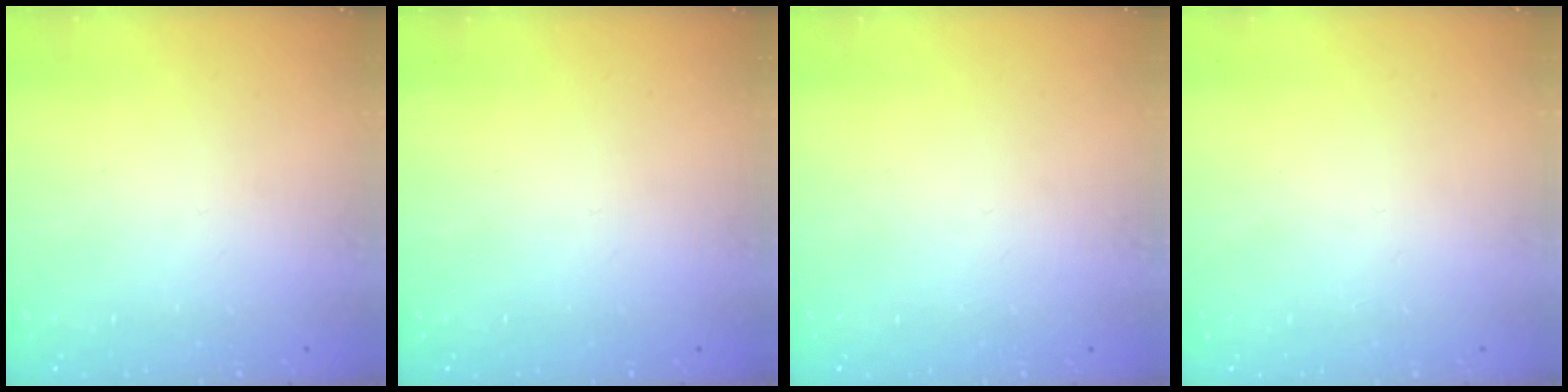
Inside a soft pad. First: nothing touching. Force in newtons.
{"total": 0.0}
{"total": 0.0}
{"total": 0.0}